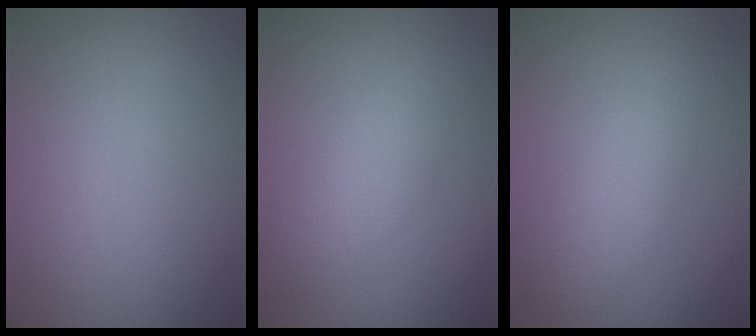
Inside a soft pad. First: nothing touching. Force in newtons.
{"total": 2.8, "press": 2.8, "slide": 0.2}
{"total": 2.9, "press": 2.9, "slide": 0.0}